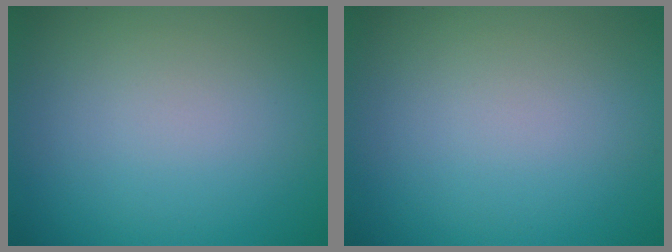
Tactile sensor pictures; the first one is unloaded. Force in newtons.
{"total": 0.0}